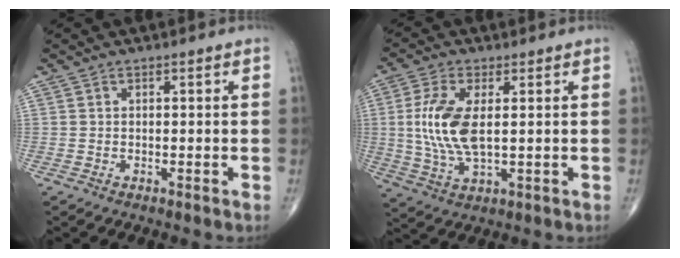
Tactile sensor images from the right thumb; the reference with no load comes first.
{"total": 10.7, "force": [1.1, 4.6, 9.5], "torque": [-0.215, -0.009, 0.027]}